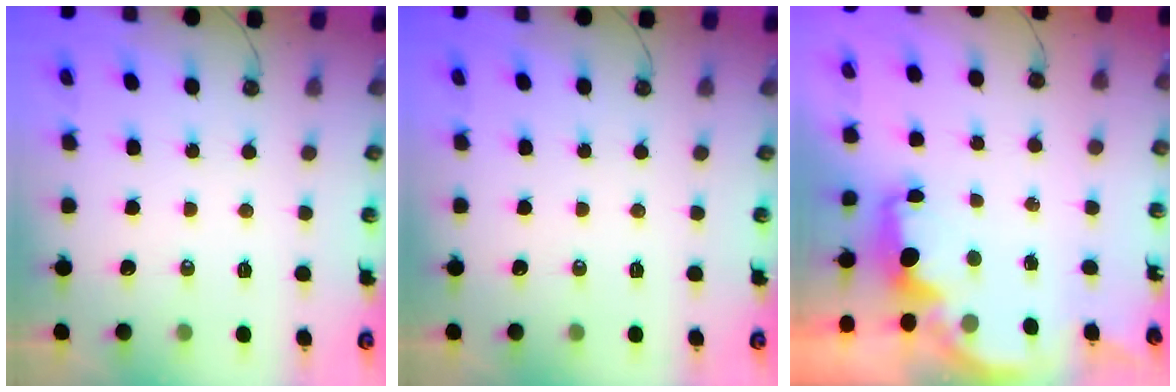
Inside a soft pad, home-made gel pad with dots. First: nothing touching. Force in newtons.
{"total": 0.0}
{"total": 2.9, "press": 2.7, "slide": 0.9}